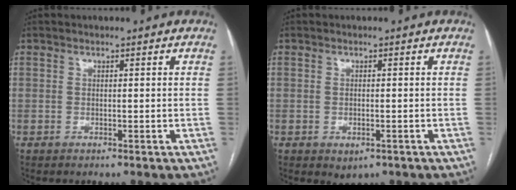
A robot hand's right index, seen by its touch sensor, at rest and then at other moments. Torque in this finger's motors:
{"motor_torque": [0.46, -0.18, 0.08, 0.01]}